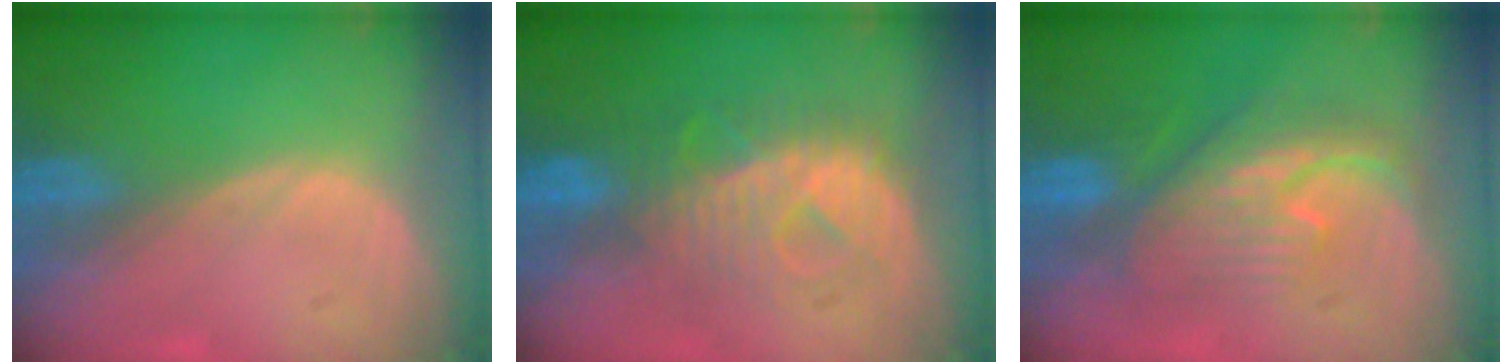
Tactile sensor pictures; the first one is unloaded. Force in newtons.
{"total": 8.2, "press": 8.2, "slide": 0.7}
{"total": 8.2, "press": 8.2, "slide": 0.6}